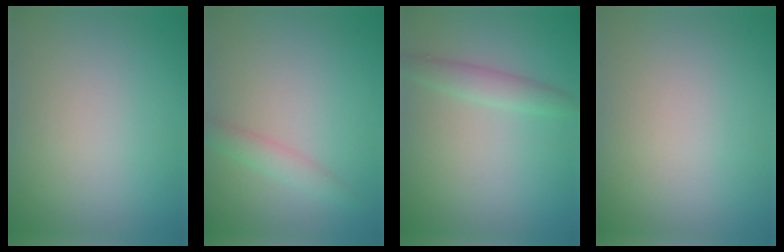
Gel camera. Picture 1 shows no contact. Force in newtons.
{"total": 1.7, "press": 1.7, "slide": 0.1}
{"total": 1.9, "press": 1.9, "slide": 0.0}
{"total": 0.0}